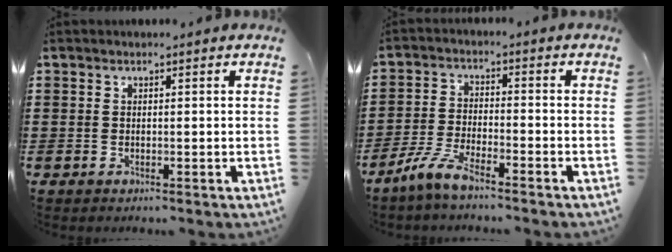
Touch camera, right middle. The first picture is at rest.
{"total": 5.6, "force": [-4.7, 0.6, 3.0], "torque": [-0.083, -0.009, -0.097]}